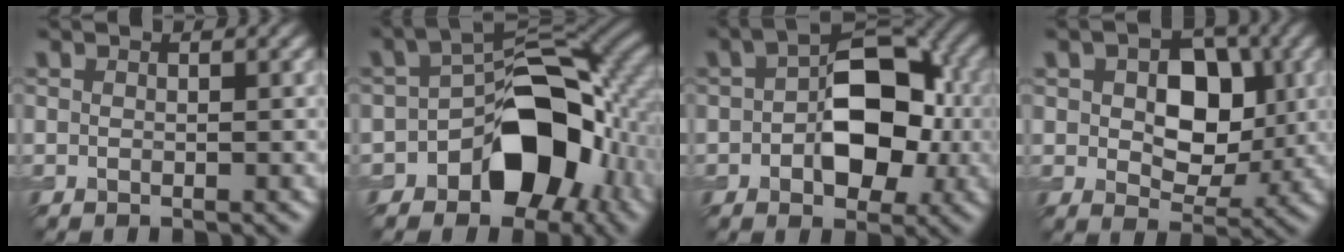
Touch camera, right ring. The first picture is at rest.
{"total": 10.6, "force": [-3.8, 6.7, 7.3], "torque": [-0.091, 0.013, -0.063]}
{"total": 8.3, "force": [-0.4, 4.9, 6.7], "torque": [-0.099, 0.014, -0.011]}
{"total": 6.7, "force": [1.0, 4.5, 4.9], "torque": [-0.075, 0.003, 0.015]}